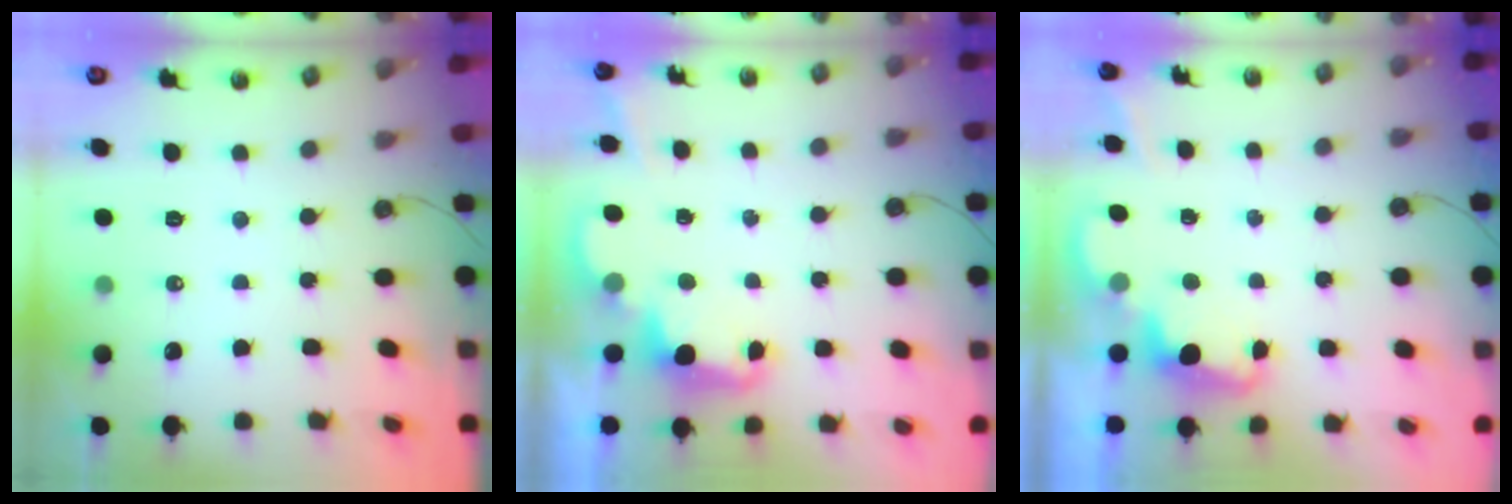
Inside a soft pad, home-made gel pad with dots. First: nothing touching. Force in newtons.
{"total": 2.4, "press": 2.4, "slide": 0.6}
{"total": 2.3, "press": 2.2, "slide": 0.5}